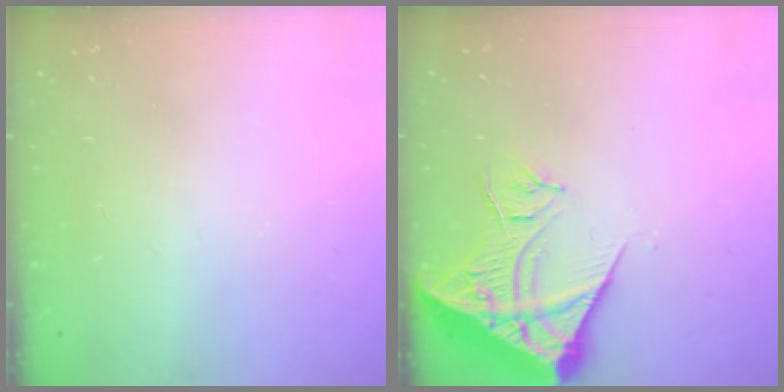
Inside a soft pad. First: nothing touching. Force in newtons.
{"total": 13.5, "press": 13.4, "slide": 1.8}